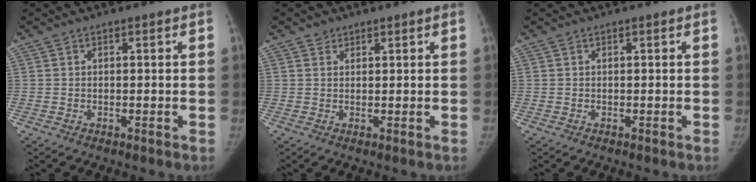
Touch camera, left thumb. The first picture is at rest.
{"total": 1.3, "force": [0.9, 0.9, 0.0], "torque": [0.011, -0.005, 0.011]}
{"total": 0.0}